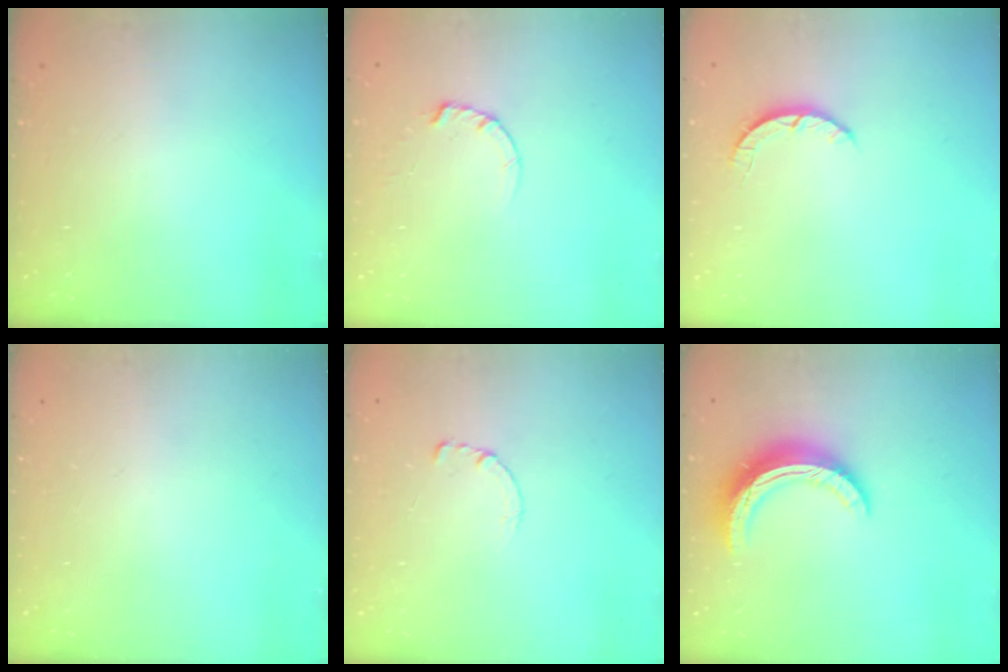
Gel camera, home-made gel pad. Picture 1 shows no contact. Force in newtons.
{"total": 2.4, "press": 2.4, "slide": 0.3}
{"total": 2.5, "press": 2.4, "slide": 0.4}
{"total": 0.0}
{"total": 0.7, "press": 0.6, "slide": 0.1}
{"total": 12.2, "press": 12.1, "slide": 0.9}